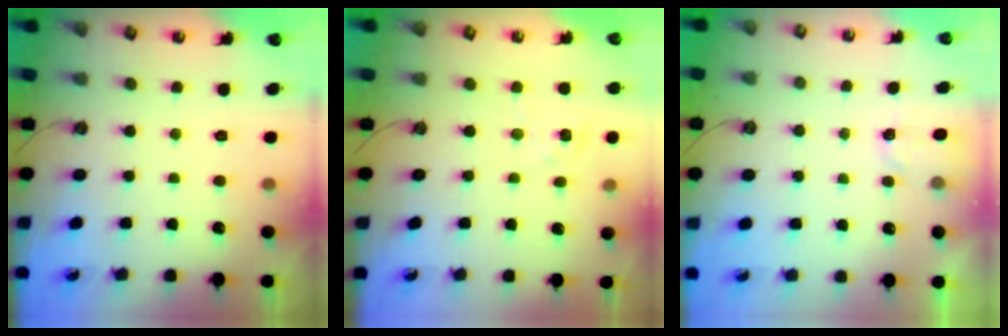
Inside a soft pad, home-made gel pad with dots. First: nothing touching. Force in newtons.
{"total": 2.5, "press": 2.5, "slide": 0.2}
{"total": 2.2, "press": 2.2, "slide": 0.4}